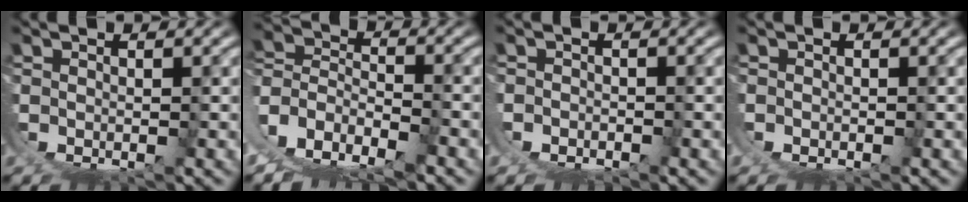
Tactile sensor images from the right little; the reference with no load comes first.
{"total": 9.2, "force": [1.4, 7.9, 4.6], "torque": [-0.138, -0.031, 0.017]}
{"total": 1.7, "force": [-0.2, 1.6, 0.5], "torque": [-0.018, 0.000, -0.004]}
{"total": 1.0, "force": [-0.2, 0.9, 0.4], "torque": [-0.015, -0.001, -0.005]}